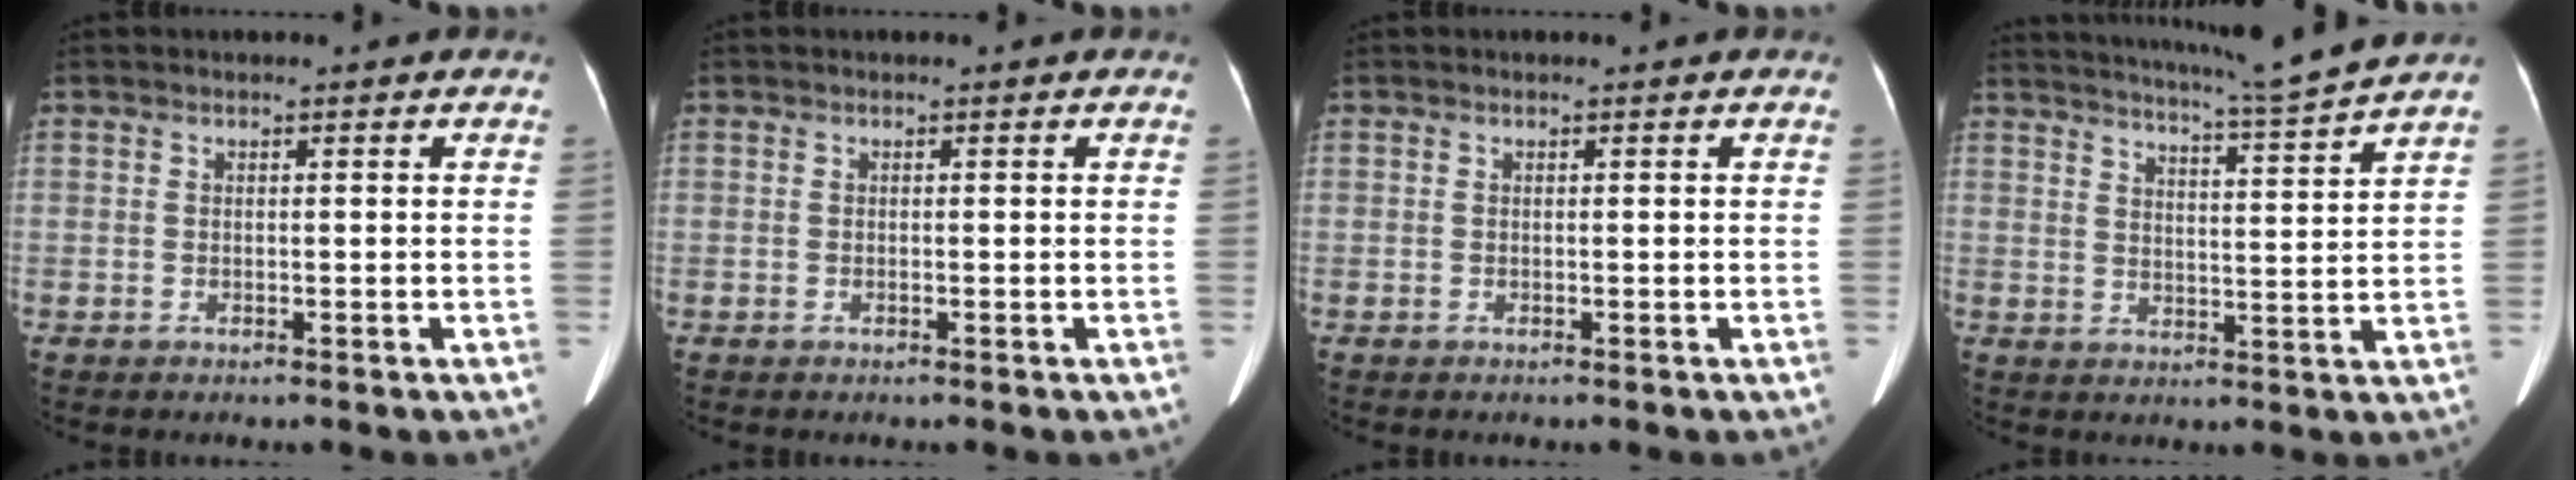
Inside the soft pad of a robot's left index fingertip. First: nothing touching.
{"total": 1.3, "force": [-1.3, 0.0, -0.3], "torque": [0.005, 0.001, -0.019]}
{"total": 0.0}
{"total": 9.8, "force": [8.8, -2.5, 3.4], "torque": [-0.064, -0.029, 0.133]}